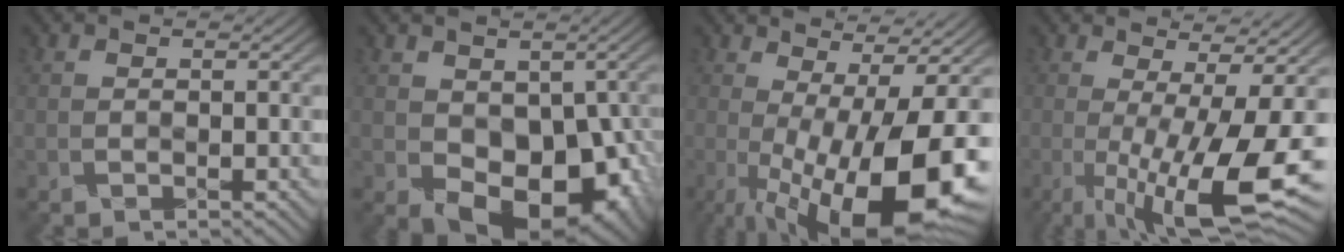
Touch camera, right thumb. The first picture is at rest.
{"total": 10.8, "force": [-2.1, 7.1, 7.9], "torque": [-0.116, -0.033, -0.029]}
{"total": 17.4, "force": [-4.0, 5.5, 16.0], "torque": [-0.217, -0.006, -0.063]}
{"total": 13.8, "force": [-2.2, 3.3, 13.2], "torque": [-0.195, 0.004, -0.030]}